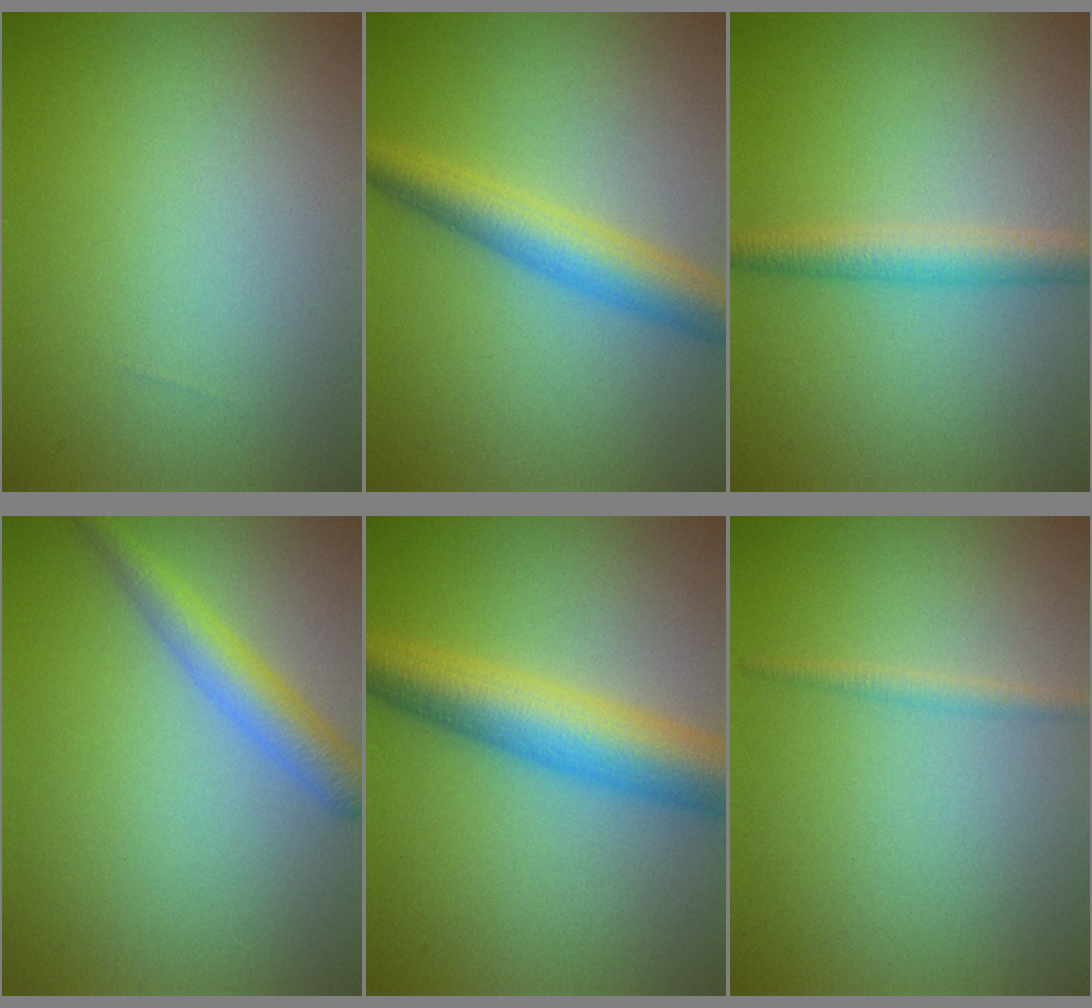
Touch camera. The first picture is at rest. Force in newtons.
{"total": 4.6, "press": 4.6, "slide": 0.0}
{"total": 2.9, "press": 2.9, "slide": 0.1}
{"total": 3.1, "press": 3.1, "slide": 0.1}
{"total": 7.0, "press": 7.0, "slide": 0.1}
{"total": 1.1, "press": 1.1, "slide": 0.1}